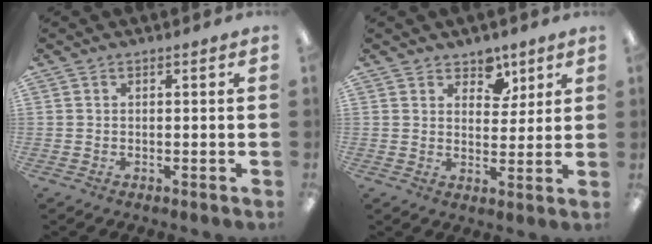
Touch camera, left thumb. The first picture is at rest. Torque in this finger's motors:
{"motor_torque": [0.42, 0.29, 0.51, -0.32, 0.01]}